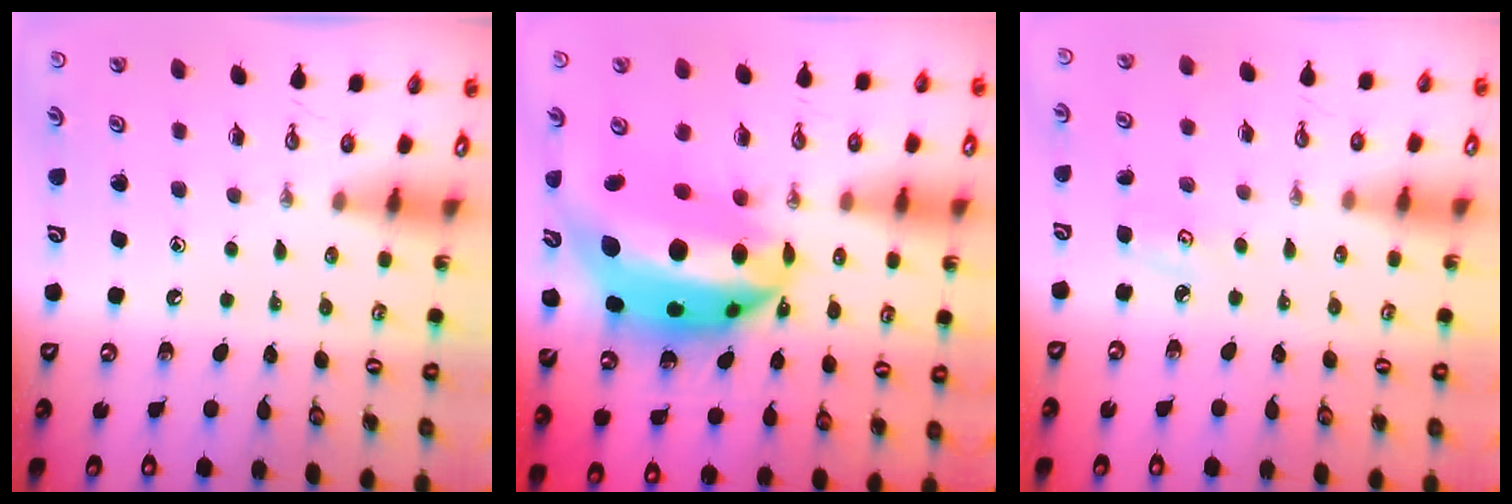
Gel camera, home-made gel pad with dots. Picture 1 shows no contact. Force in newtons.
{"total": 20.7, "press": 20.7, "slide": 1.6}
{"total": 2.8, "press": 2.8, "slide": 0.4}